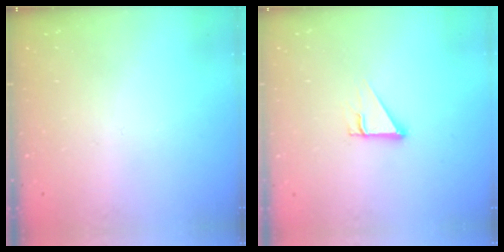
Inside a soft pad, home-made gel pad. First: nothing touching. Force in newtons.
{"total": 2.7, "press": 2.7, "slide": 0.1}